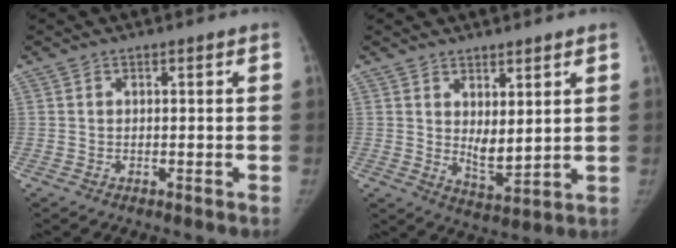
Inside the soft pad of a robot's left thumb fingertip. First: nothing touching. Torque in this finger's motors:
{"motor_torque": [0.72, 0.70, 0.60, -0.63, 0.16]}